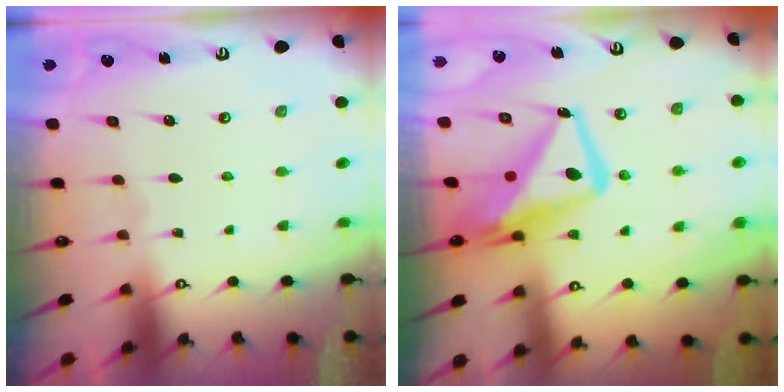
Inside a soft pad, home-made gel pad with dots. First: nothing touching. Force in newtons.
{"total": 15.0, "press": 14.9, "slide": 1.9}